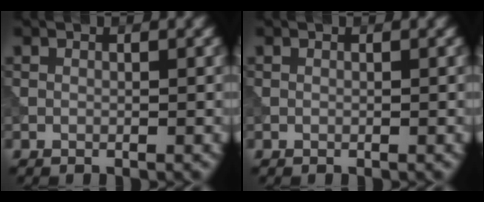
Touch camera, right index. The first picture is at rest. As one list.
[{"total": 0.0}]